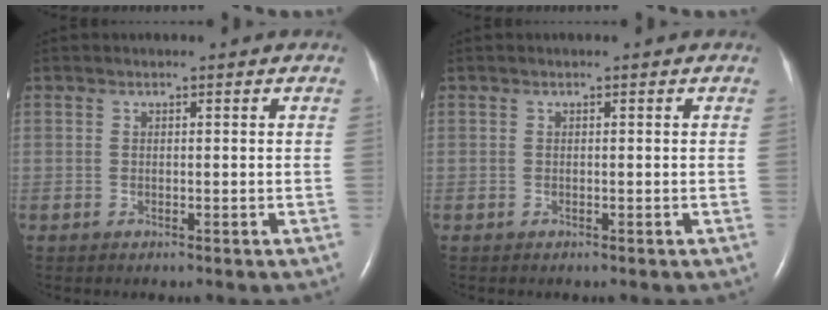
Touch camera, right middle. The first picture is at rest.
{"total": 0.0}